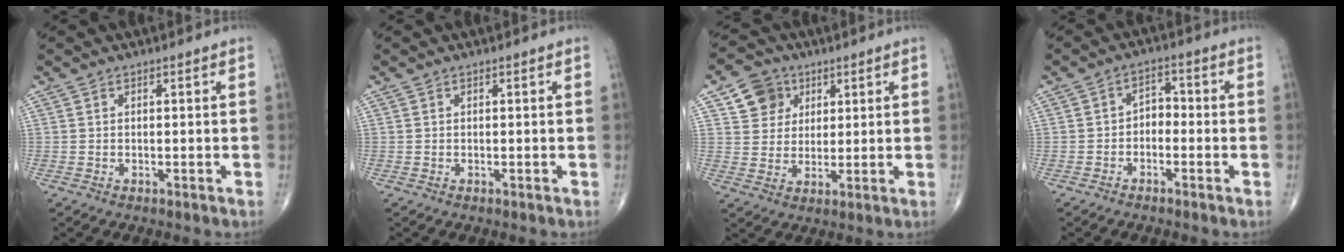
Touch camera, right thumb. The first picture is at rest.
{"total": 0.0}
{"total": 7.5, "force": [3.3, 6.5, 1.9], "torque": [-0.003, -0.009, 0.056]}
{"total": 3.4, "force": [-1.2, 2.4, 2.1], "torque": [-0.014, 0.026, -0.033]}